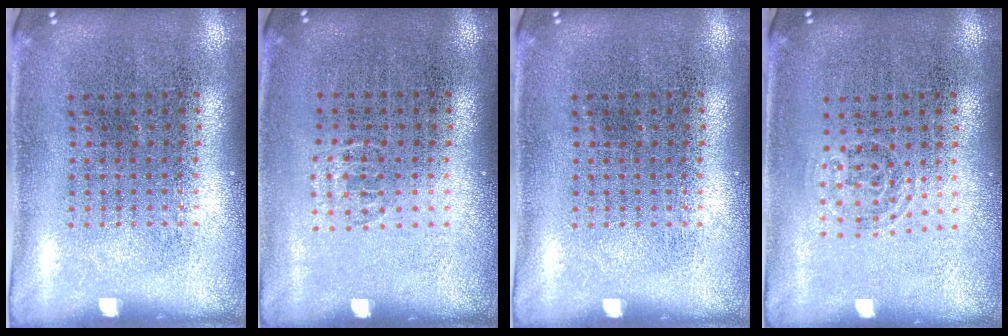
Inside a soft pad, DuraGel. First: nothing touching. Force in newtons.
{"total": 0.5, "press": 0.4, "slide": 0.3}
{"total": 0.0}
{"total": 0.7, "press": 0.5, "slide": 0.5}